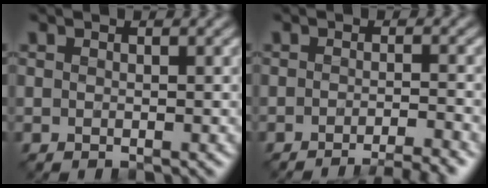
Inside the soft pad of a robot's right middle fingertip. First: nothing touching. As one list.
[{"total": 4.1, "force": [-3.3, 0.4, 2.4], "torque": [-0.030, 0.002, -0.049]}]